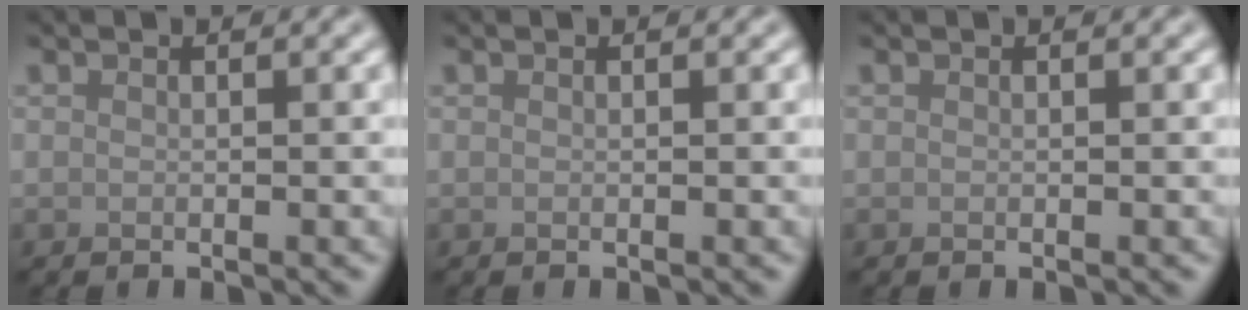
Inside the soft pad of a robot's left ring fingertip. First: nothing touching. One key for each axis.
{"total": 0.0}
{"total": 0.0}